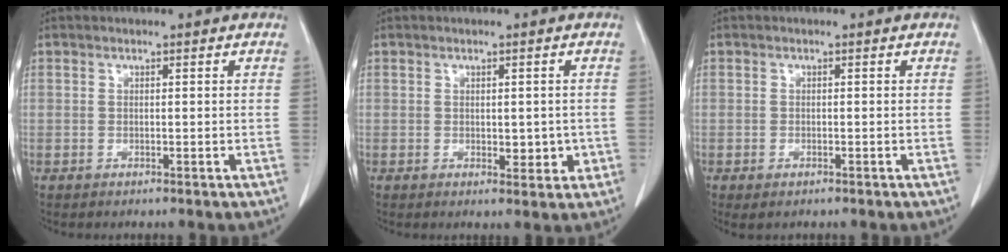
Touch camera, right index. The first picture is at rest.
{"total": 3.3, "force": [-0.4, 1.9, 2.7], "torque": [-0.027, -0.003, 0.002]}
{"total": 1.4, "force": [-0.8, 0.6, 0.9], "torque": [-0.015, -0.002, -0.006]}